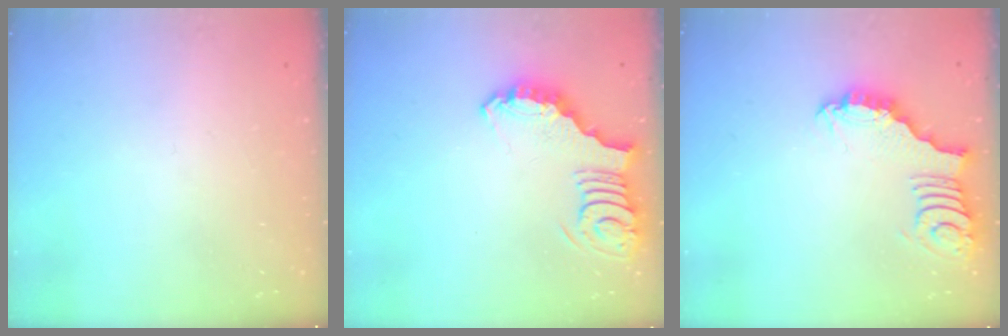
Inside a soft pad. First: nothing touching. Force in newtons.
{"total": 3.6, "press": 3.5, "slide": 0.7}
{"total": 3.0, "press": 3.0, "slide": 0.1}